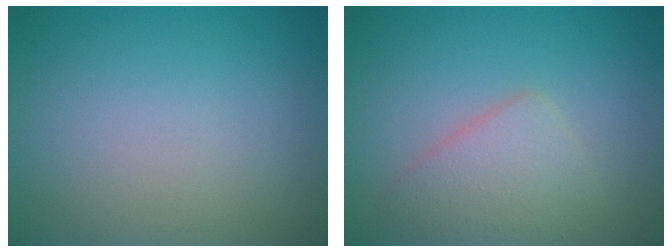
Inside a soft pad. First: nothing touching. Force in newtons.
{"total": 3.3, "press": 3.3, "slide": 0.1}